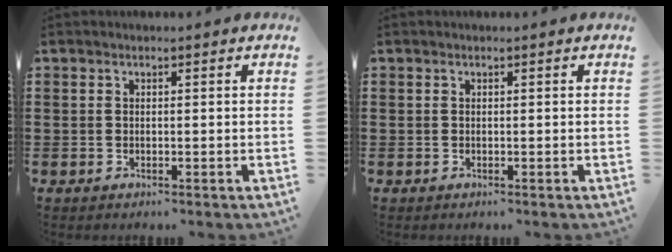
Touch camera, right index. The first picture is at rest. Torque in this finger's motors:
{"motor_torque": [0.58, 1.56, 0.00, 0.00]}